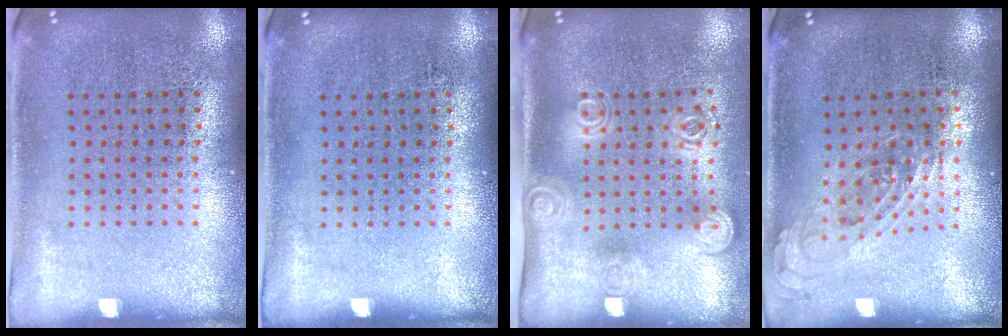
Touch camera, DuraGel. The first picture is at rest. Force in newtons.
{"total": 0.0}
{"total": 1.9, "press": 1.4, "slide": 1.3}
{"total": 0.8, "press": 0.7, "slide": 0.3}